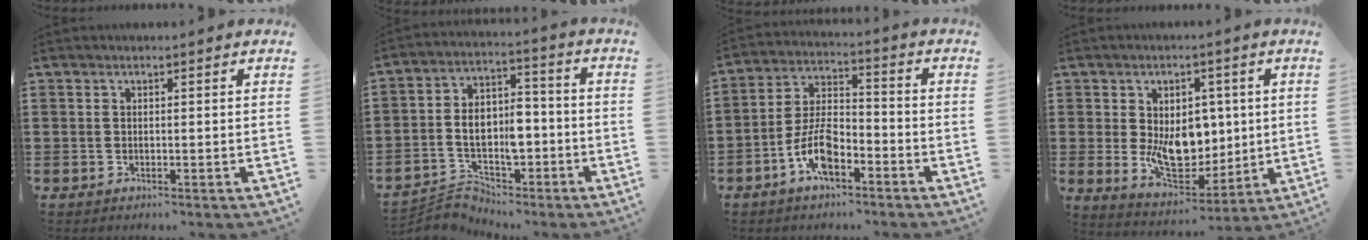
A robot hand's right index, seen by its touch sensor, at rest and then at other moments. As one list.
[{"total": 8.5, "force": [-2.6, 6.2, 5.2], "torque": [-0.101, 0.021, -0.048]}, {"total": 8.2, "force": [-4.2, 3.7, 6.1], "torque": [-0.132, 0.005, -0.079]}, {"total": 9.5, "force": [0.0, 6.6, 6.8], "torque": [-0.119, 0.000, 0.000]}]